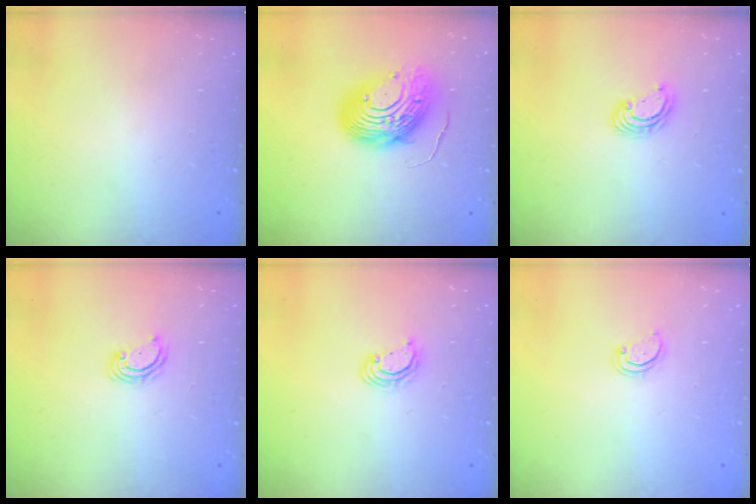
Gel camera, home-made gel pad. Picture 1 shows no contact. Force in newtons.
{"total": 13.4, "press": 13.4, "slide": 1.2}
{"total": 3.3, "press": 3.3, "slide": 0.2}
{"total": 3.8, "press": 3.8, "slide": 0.4}
{"total": 3.6, "press": 3.6, "slide": 0.2}
{"total": 3.0, "press": 3.0, "slide": 0.2}